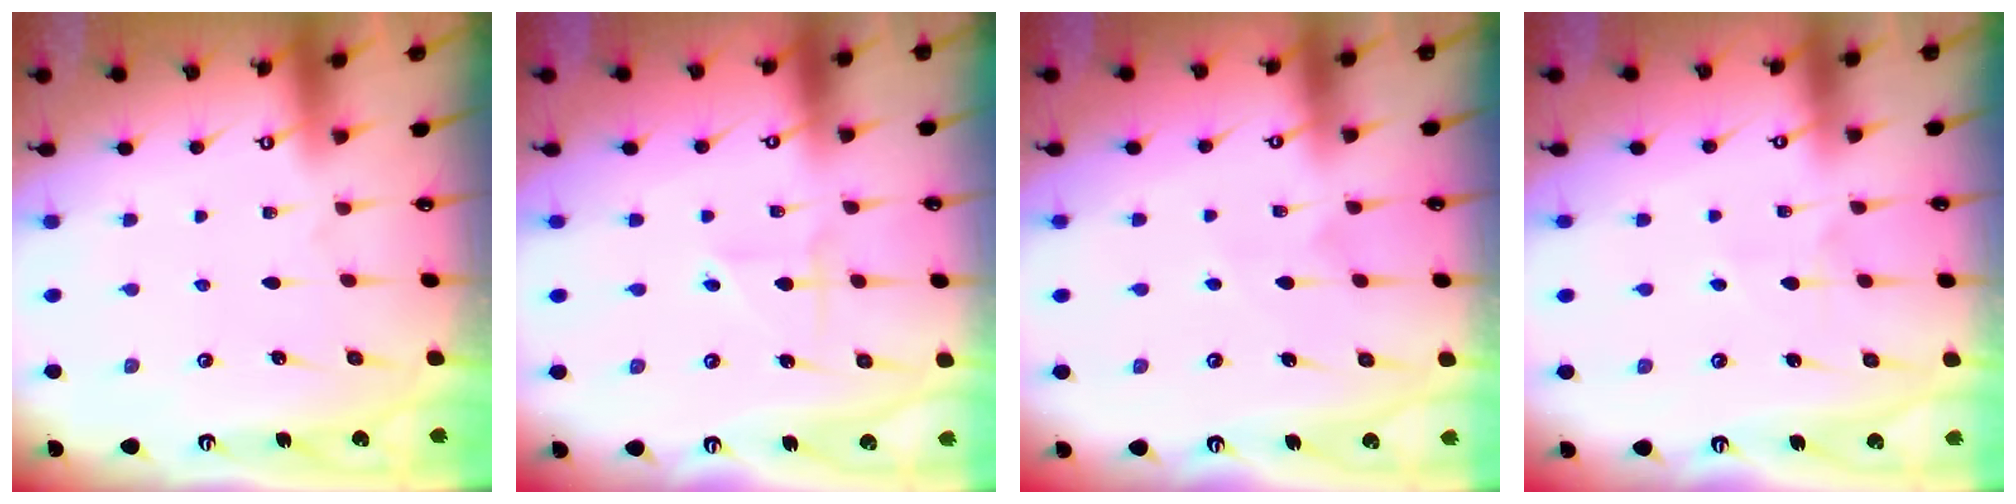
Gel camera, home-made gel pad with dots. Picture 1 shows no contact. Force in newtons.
{"total": 2.2, "press": 2.2, "slide": 0.1}
{"total": 4.6, "press": 4.5, "slide": 0.9}
{"total": 4.4, "press": 4.3, "slide": 0.6}